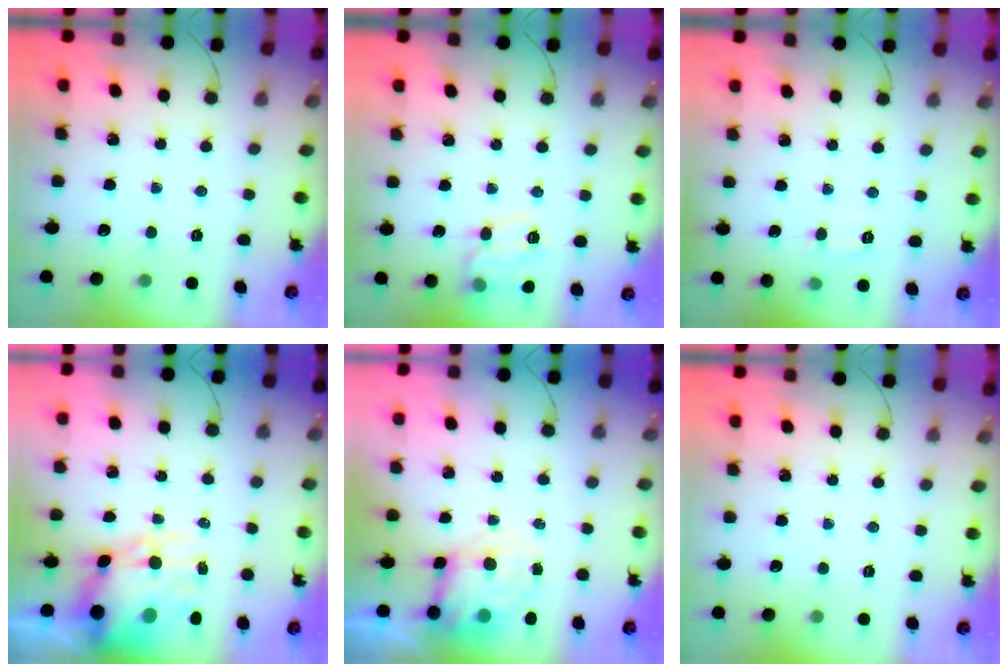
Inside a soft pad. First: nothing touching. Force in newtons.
{"total": 12.0, "press": 12.0, "slide": 0.3}
{"total": 6.0, "press": 5.8, "slide": 1.3}
{"total": 12.6, "press": 12.2, "slide": 3.1}
{"total": 7.2, "press": 7.2, "slide": 0.7}
{"total": 0.0}